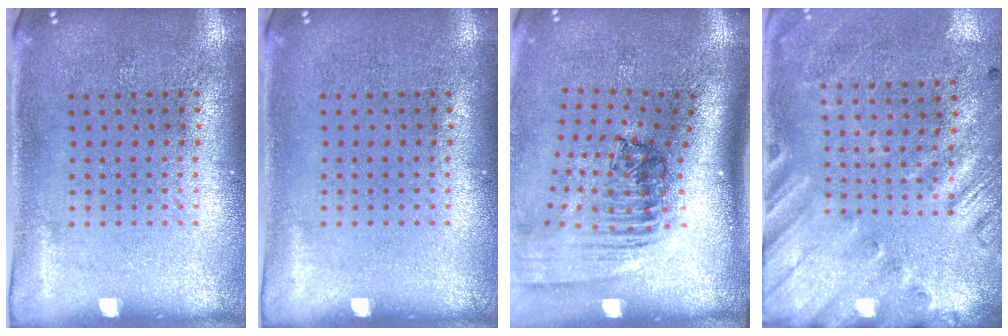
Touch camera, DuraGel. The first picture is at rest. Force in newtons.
{"total": 0.0}
{"total": 2.6, "press": 1.8, "slide": 1.8}
{"total": 2.6, "press": 1.8, "slide": 1.8}